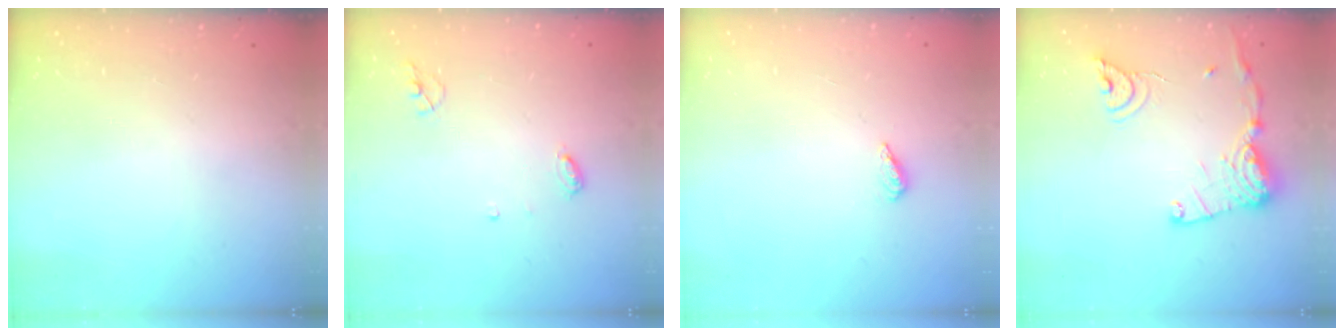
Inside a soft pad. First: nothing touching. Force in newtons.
{"total": 4.7, "press": 4.6, "slide": 0.5}
{"total": 2.1, "press": 1.9, "slide": 0.8}
{"total": 15.3, "press": 15.3, "slide": 1.2}